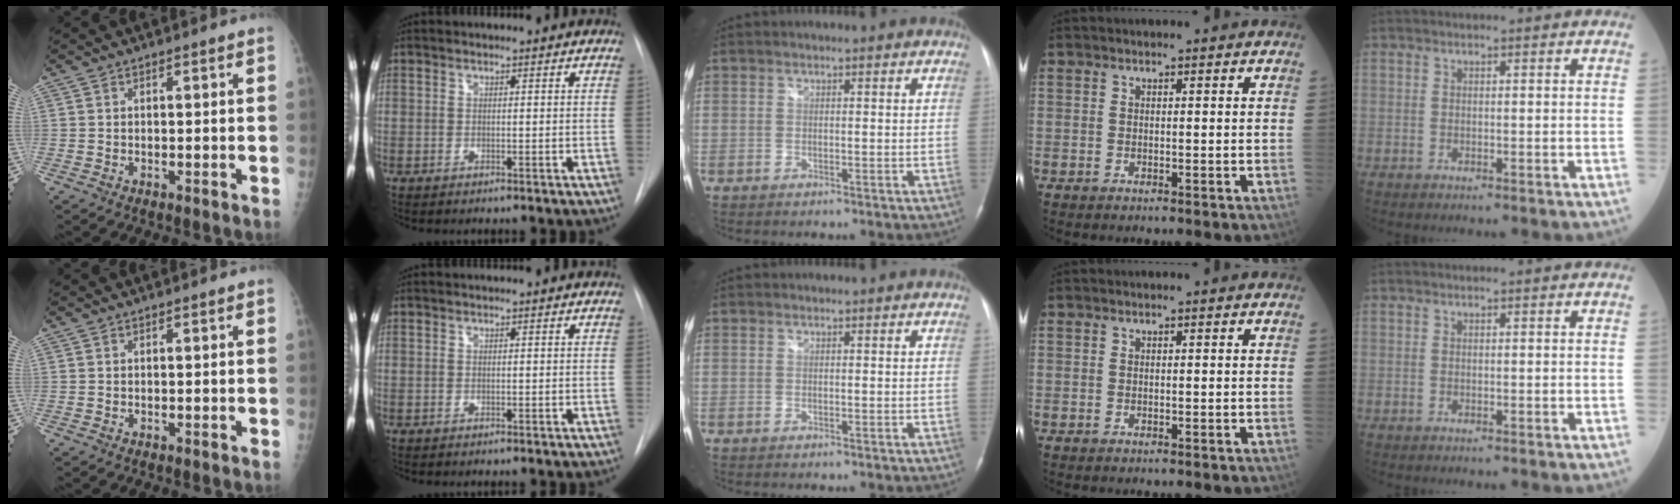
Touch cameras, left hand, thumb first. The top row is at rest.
{}